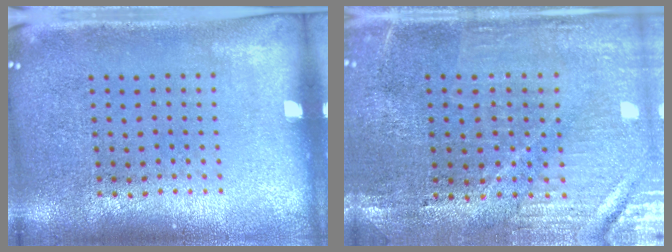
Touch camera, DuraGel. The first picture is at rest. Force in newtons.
{"total": 1.1, "press": 1.1, "slide": 0.2}